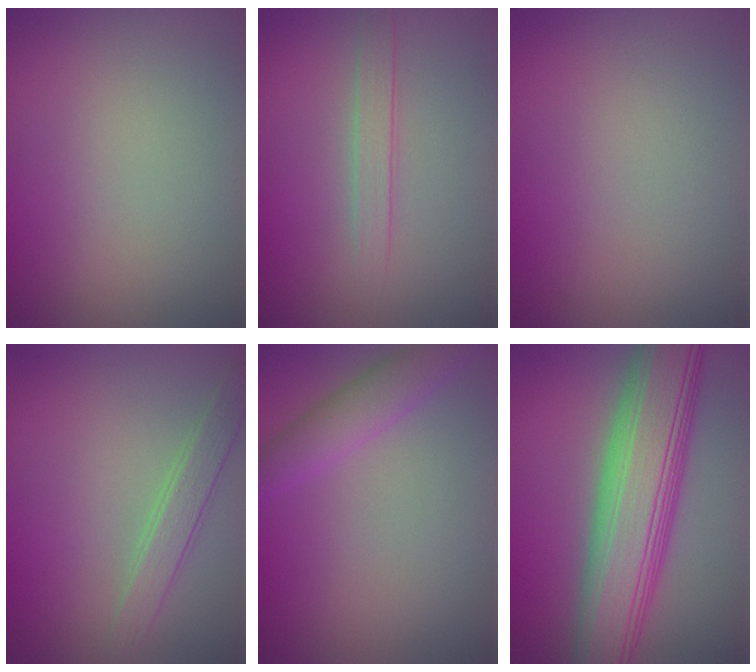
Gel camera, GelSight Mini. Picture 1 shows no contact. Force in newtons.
{"total": 1.7, "press": 1.7, "slide": 0.0}
{"total": 0.0}
{"total": 2.4, "press": 2.4, "slide": 0.1}
{"total": 2.9, "press": 2.9, "slide": 0.1}
{"total": 10.3, "press": 10.3, "slide": 0.6}